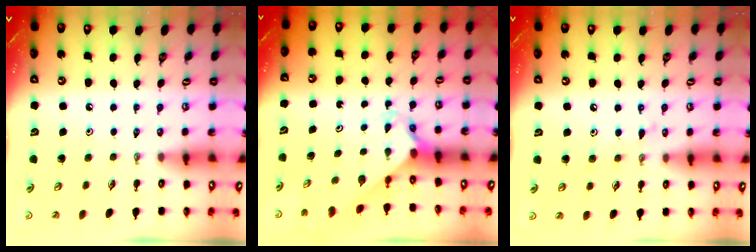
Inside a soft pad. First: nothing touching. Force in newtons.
{"total": 2.3, "press": 2.3, "slide": 0.2}
{"total": 6.5, "press": 6.5, "slide": 0.5}